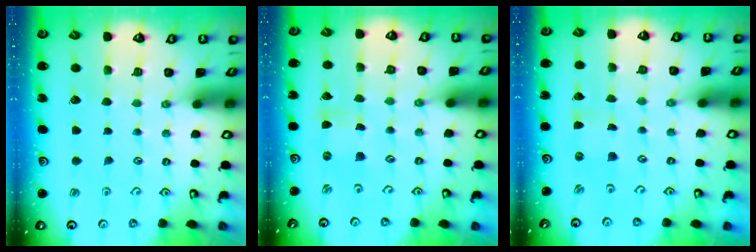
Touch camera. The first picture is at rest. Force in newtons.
{"total": 0.0}
{"total": 0.0}